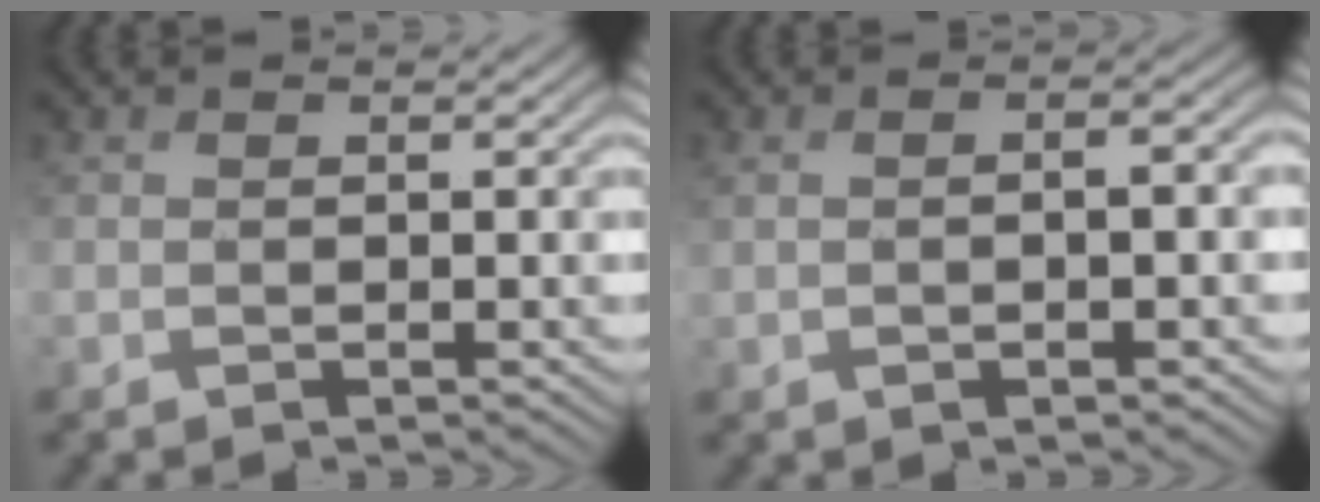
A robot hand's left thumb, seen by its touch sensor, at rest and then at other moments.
{"total": 3.4, "force": [-0.4, 1.1, 3.2], "torque": [-0.059, -0.004, -0.003]}